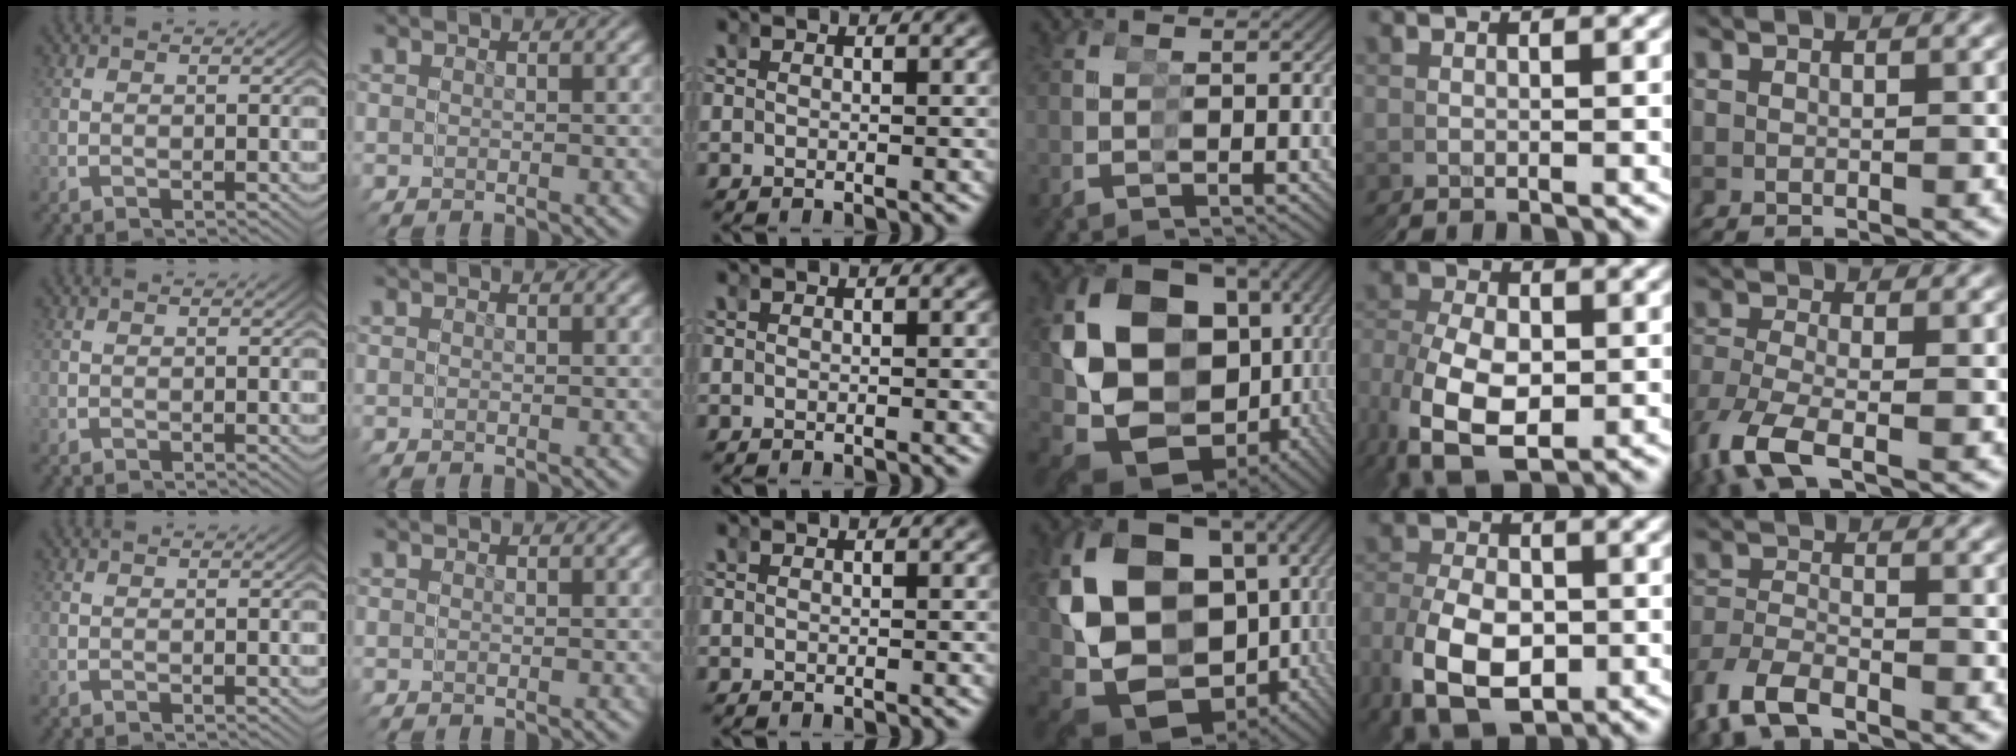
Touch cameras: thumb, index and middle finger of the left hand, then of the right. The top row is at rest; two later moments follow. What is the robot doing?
{"motion": "grasp_and_lifting", "object": "pipette"}